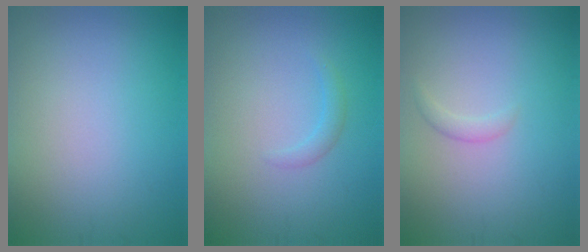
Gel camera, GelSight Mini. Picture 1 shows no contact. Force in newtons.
{"total": 1.0, "press": 1.0, "slide": 0.1}
{"total": 1.0, "press": 1.0, "slide": 0.1}